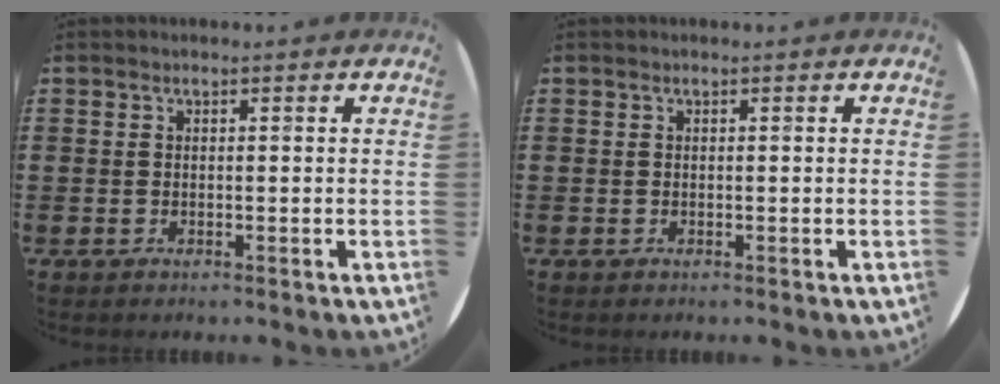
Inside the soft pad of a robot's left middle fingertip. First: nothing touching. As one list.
[{"total": 0.0}]